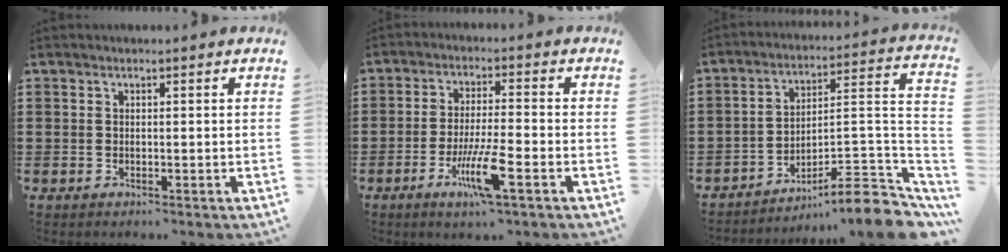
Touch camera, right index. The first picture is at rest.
{"total": 8.0, "force": [-3.6, 1.0, 7.1], "torque": [-0.145, -0.013, -0.069]}
{"total": 8.0, "force": [-6.2, 0.9, 5.0], "torque": [-0.067, -0.011, -0.125]}